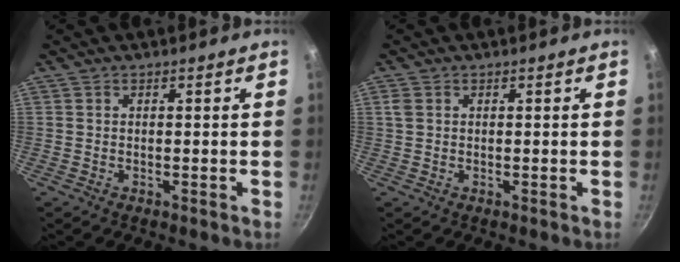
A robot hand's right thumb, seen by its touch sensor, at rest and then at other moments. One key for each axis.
{"total": 1.4, "fx": 0.5, "fy": 1.1, "fz": 0.8, "tx": -0.016, "ty": 0.003, "tz": 0.009}